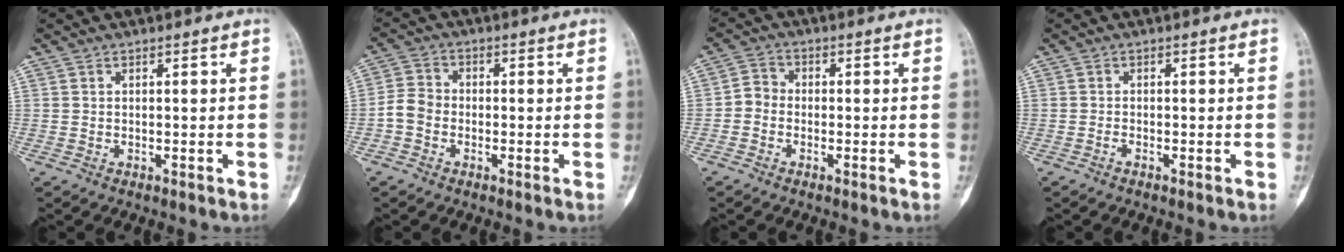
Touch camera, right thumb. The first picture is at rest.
{"total": 4.2, "force": [-1.4, 3.4, 2.1], "torque": [-0.032, 0.012, -0.038]}
{"total": 3.2, "force": [-1.1, 2.7, 1.4], "torque": [-0.014, 0.010, -0.034]}
{"total": 0.6, "force": [-0.5, 0.1, 0.2], "torque": [-0.002, 0.001, -0.012]}